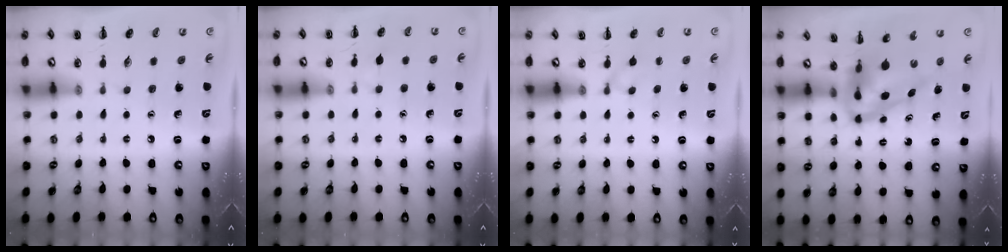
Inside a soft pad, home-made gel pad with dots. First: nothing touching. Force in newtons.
{"total": 2.8, "press": 2.6, "slide": 0.8}
{"total": 1.9, "press": 1.7, "slide": 0.9}
{"total": 6.6, "press": 6.4, "slide": 1.7}